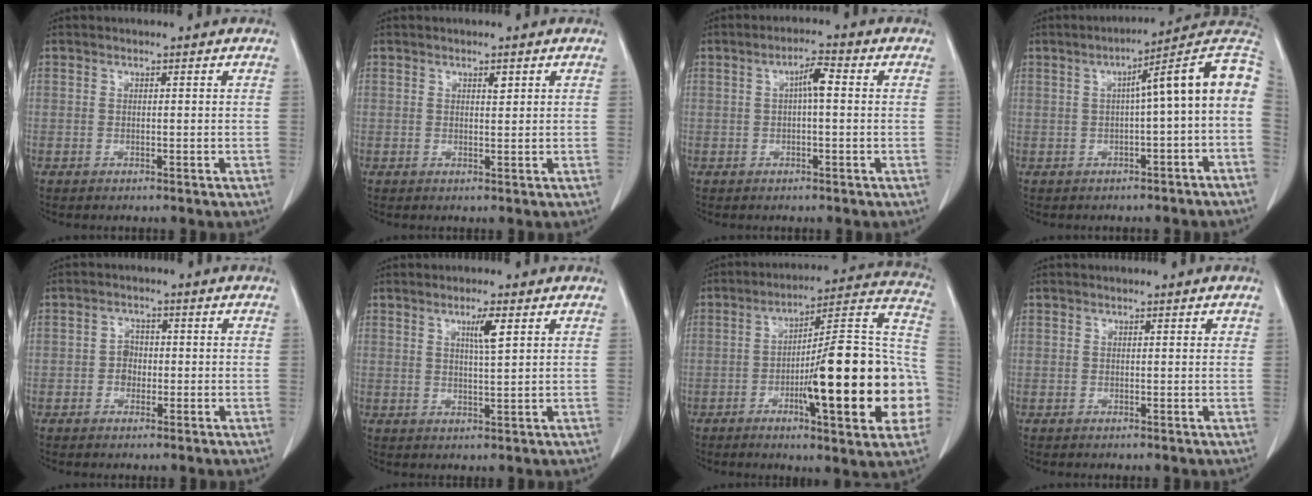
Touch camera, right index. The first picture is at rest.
{"total": 1.0, "force": [0.6, 0.3, 0.8], "torque": [-0.014, -0.003, 0.009]}
{"total": 3.3, "force": [0.4, 0.5, 3.3], "torque": [-0.057, 0.008, 0.006]}
{"total": 11.3, "force": [0.4, 0.3, 11.2], "torque": [-0.149, 0.039, -0.003]}
{"total": 2.3, "force": [-0.6, 1.9, 1.1], "torque": [-0.012, 0.008, -0.011]}
{"total": 3.5, "force": [1.6, 0.0, 3.1], "torque": [-0.055, -0.004, 0.028]}
{"total": 23.8, "force": [-5.5, 3.6, 22.9], "torque": [-0.264, 0.021, -0.074]}
{"total": 0.6, "force": [0.3, 0.2, 0.5], "torque": [-0.009, 0.000, 0.004]}